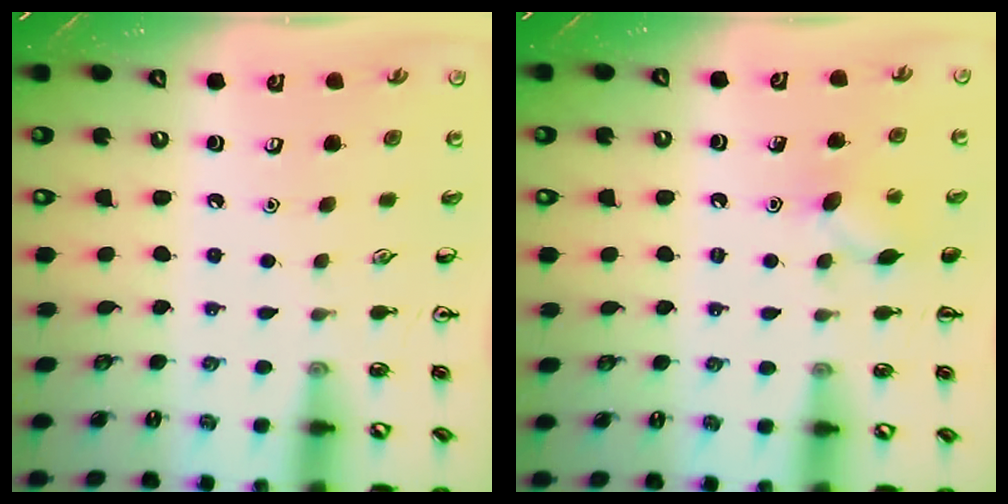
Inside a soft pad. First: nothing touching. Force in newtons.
{"total": 7.4, "press": 7.3, "slide": 1.6}